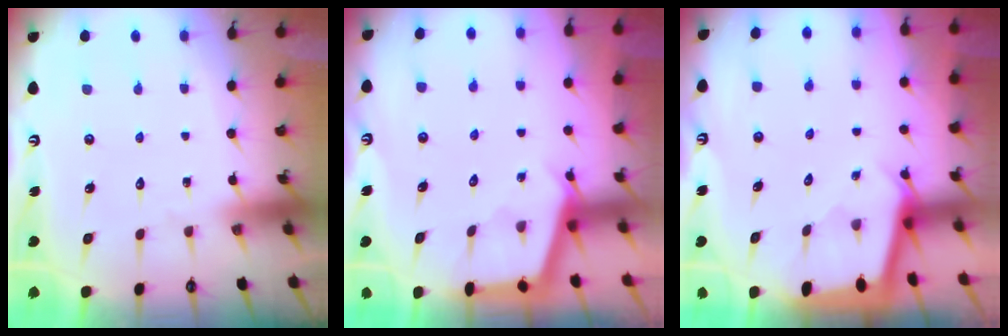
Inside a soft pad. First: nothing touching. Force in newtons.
{"total": 2.9, "press": 2.9, "slide": 0.3}
{"total": 2.0, "press": 2.0, "slide": 0.1}